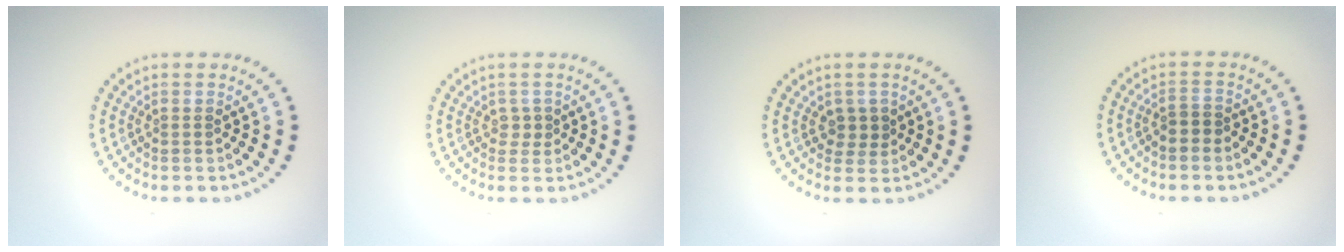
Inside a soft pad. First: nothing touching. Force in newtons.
{"total": 0.9, "press": 0.8, "slide": 0.3}
{"total": 1.6, "press": 1.4, "slide": 0.9}
{"total": 1.6, "press": 1.4, "slide": 0.8}